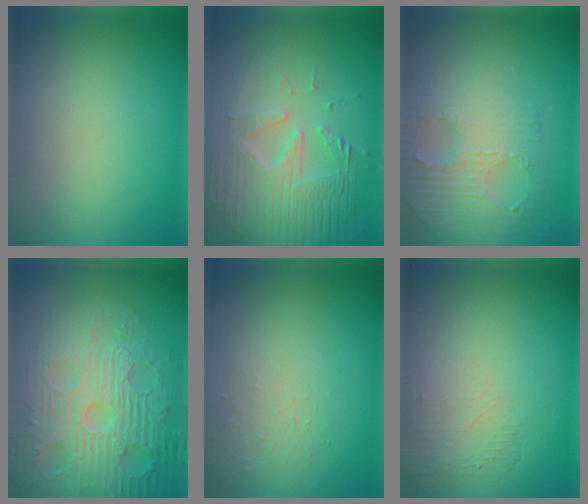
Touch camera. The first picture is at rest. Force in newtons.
{"total": 6.7, "press": 5.1, "slide": 4.3}
{"total": 7.1, "press": 4.8, "slide": 5.2}
{"total": 8.3, "press": 6.4, "slide": 5.2}
{"total": 1.3, "press": 0.6, "slide": 1.2}
{"total": 1.6, "press": 0.4, "slide": 1.6}